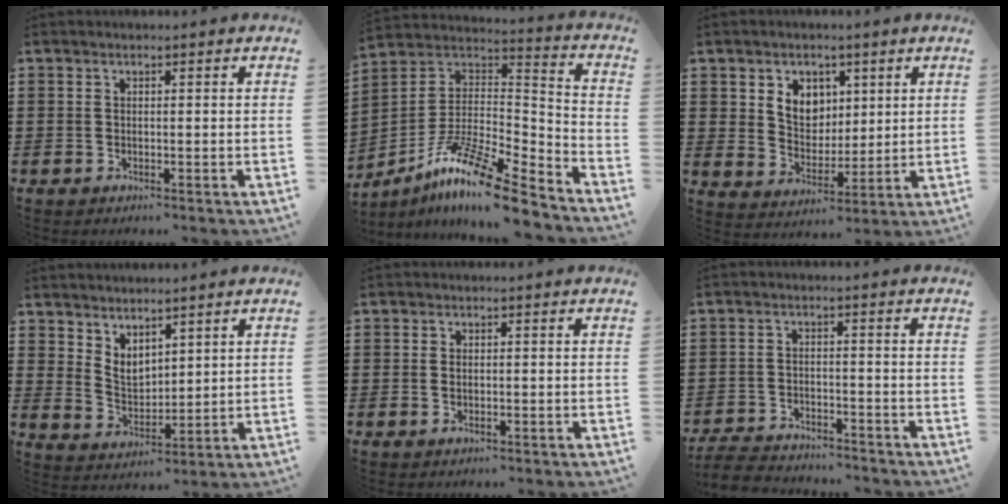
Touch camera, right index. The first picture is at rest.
{"total": 12.9, "force": [-9.8, 1.8, 8.2], "torque": [-0.155, 0.018, -0.191]}
{"total": 5.8, "force": [2.6, 4.8, 2.0], "torque": [-0.056, 0.011, 0.047]}
{"total": 4.3, "force": [3.4, 2.1, 1.4], "torque": [-0.040, -0.005, 0.065]}
{"total": 1.4, "force": [-0.2, 0.7, 1.2], "torque": [-0.024, 0.003, -0.004]}
{"total": 4.4, "force": [-4.4, 0.7, 0.5], "torque": [-0.021, 0.004, -0.093]}